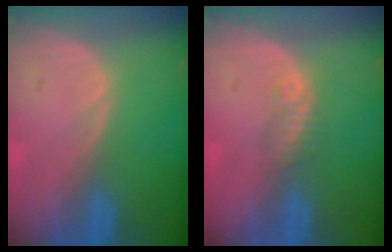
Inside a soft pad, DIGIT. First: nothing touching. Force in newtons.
{"total": 1.8, "press": 1.6, "slide": 0.8}